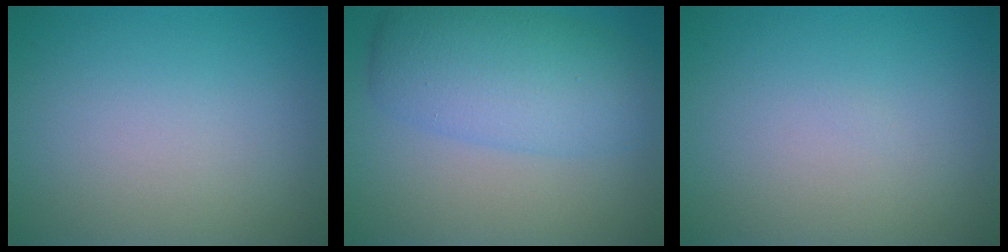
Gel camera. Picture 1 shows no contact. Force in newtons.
{"total": 6.6, "press": 6.6, "slide": 0.1}
{"total": 0.0}